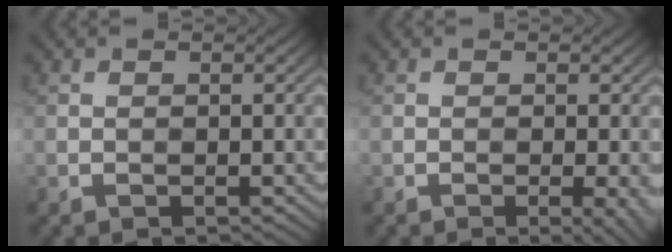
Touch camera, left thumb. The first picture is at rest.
{"total": 2.5, "force": [-0.6, 0.5, 2.4], "torque": [-0.033, -0.002, -0.011]}